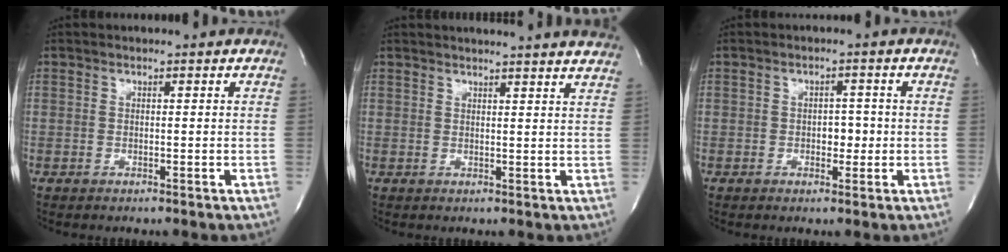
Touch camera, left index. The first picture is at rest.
{"total": 16.1, "force": [15.1, -0.4, 5.5], "torque": [-0.088, -0.015, 0.177]}
{"total": 2.5, "force": [-0.4, 1.6, 1.9], "torque": [-0.022, 0.004, -0.005]}